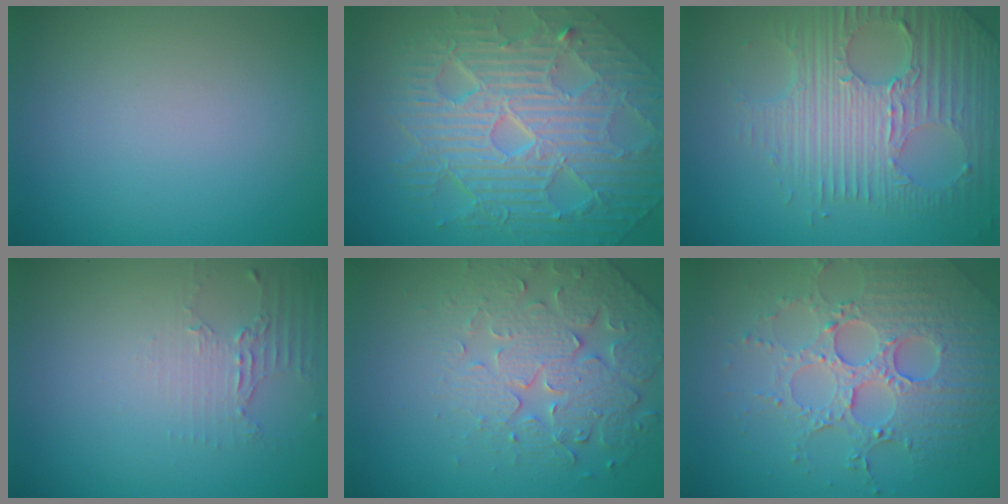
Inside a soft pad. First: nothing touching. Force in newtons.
{"total": 10.7, "press": 7.0, "slide": 8.1}
{"total": 7.6, "press": 5.1, "slide": 5.7}
{"total": 1.9, "press": 1.4, "slide": 1.3}
{"total": 4.5, "press": 4.4, "slide": 0.9}
{"total": 6.0, "press": 5.0, "slide": 3.4}